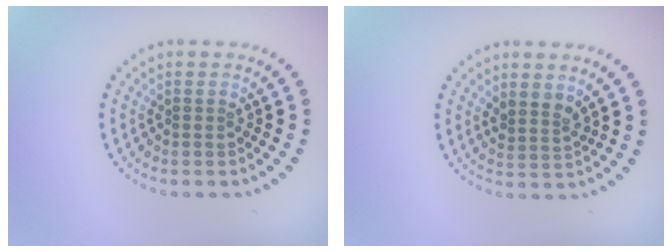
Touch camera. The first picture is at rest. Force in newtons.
{"total": 1.9, "press": 1.6, "slide": 1.1}